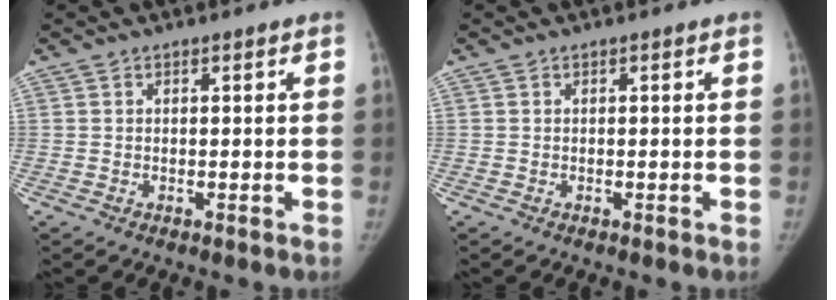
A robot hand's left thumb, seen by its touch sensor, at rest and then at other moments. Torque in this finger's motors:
{"motor_torque": [0.10, -0.07, 0.09, -0.33, 0.07]}